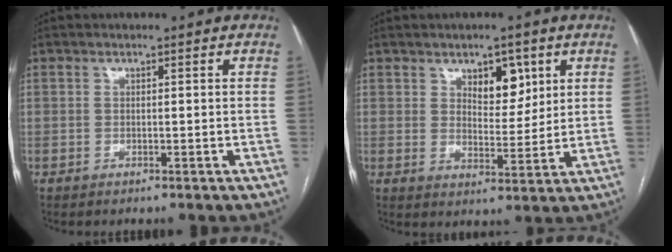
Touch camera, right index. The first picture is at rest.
{"total": 6.1, "force": [3.1, 3.2, 4.2], "torque": [-0.059, 0.000, 0.052]}